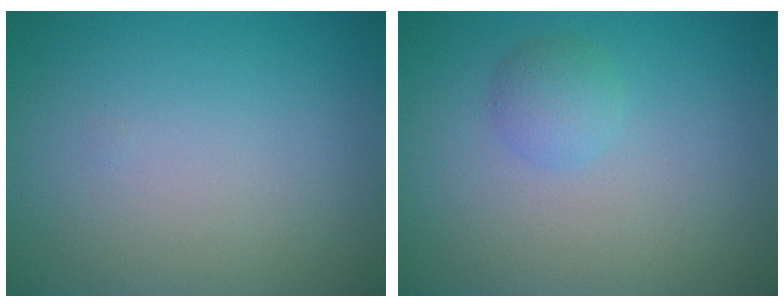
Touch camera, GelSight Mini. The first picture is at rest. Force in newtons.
{"total": 1.7, "press": 1.7, "slide": 0.0}